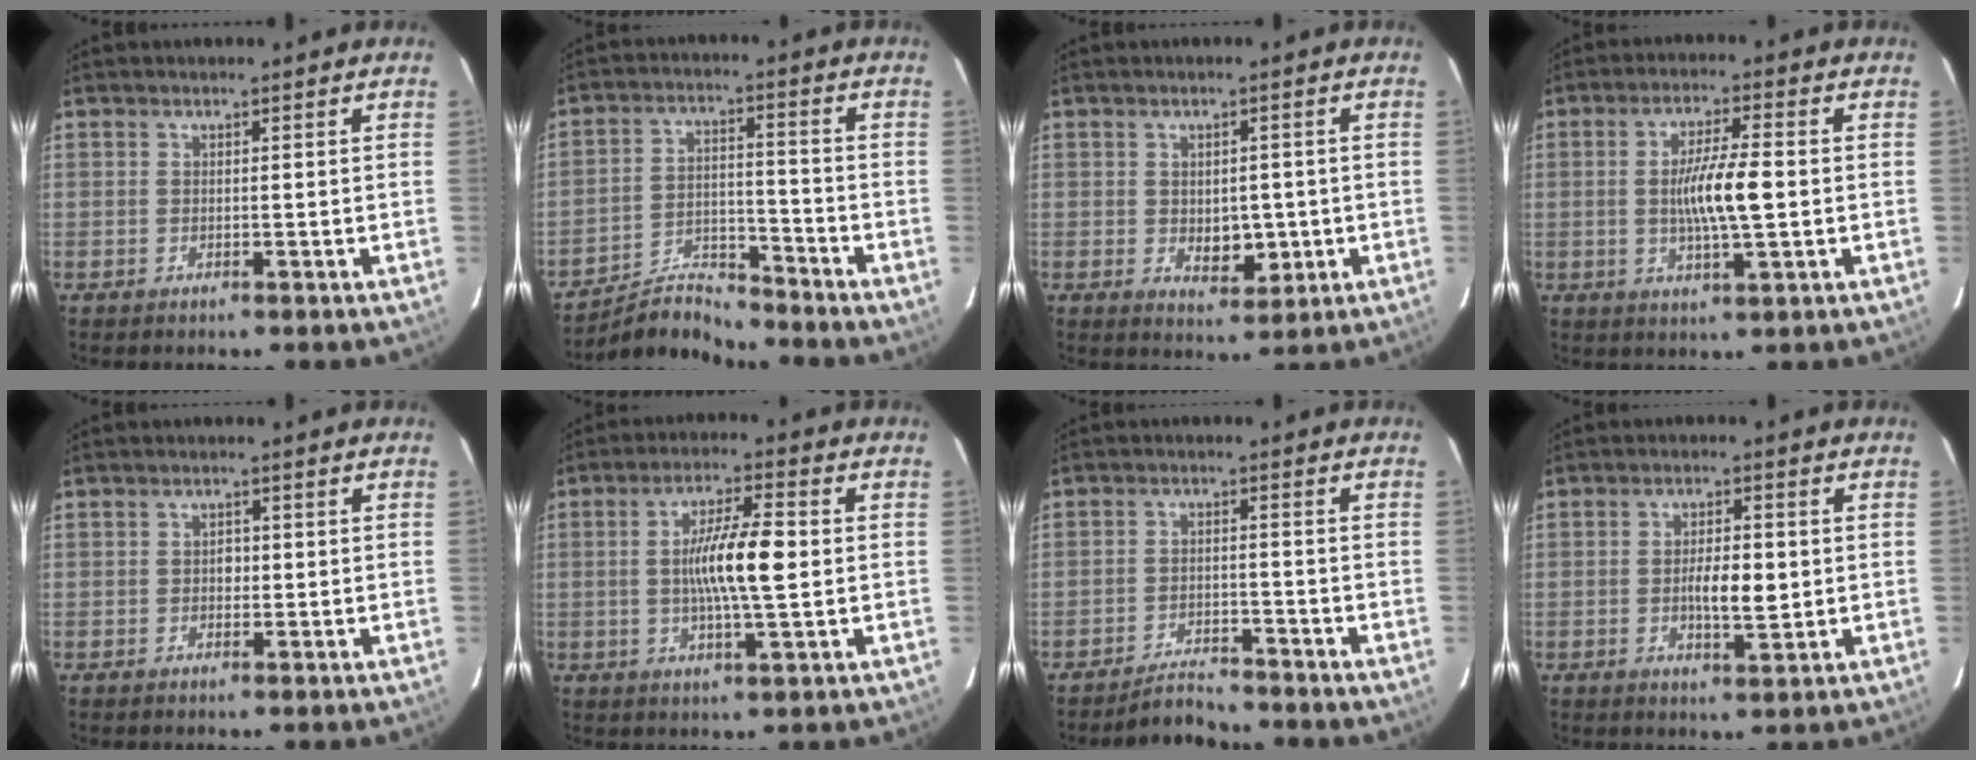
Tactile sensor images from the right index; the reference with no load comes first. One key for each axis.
{"total": 6.6, "fx": -6.6, "fy": 0.4, "fz": -0.6, "tx": 0.006, "ty": 0.016, "tz": -0.117}
{"total": 4.5, "fx": -0.6, "fy": 2.7, "fz": 3.5, "tx": -0.046, "ty": -0.003, "tz": 0.004}
{"total": 8.1, "fx": -0.4, "fy": 0.8, "fz": 8.0, "tx": -0.149, "ty": -0.001, "tz": -0.008}
{"total": 1.4, "fx": -0.1, "fy": 1.0, "fz": 1.0, "tx": -0.014, "ty": 0.003, "tz": -0.002}
{"total": 9.5, "fx": 0.1, "fy": 1.1, "fz": 9.4, "tx": -0.170, "ty": 0.006, "tz": -0.003}
{"total": 3.9, "fx": -3.8, "fy": 0.5, "fz": 0.1, "tx": -0.006, "ty": -0.010, "tz": -0.064}
{"total": 5.4, "fx": -0.3, "fy": 1.6, "fz": 5.2, "tx": -0.089, "ty": -0.002, "tz": -0.004}